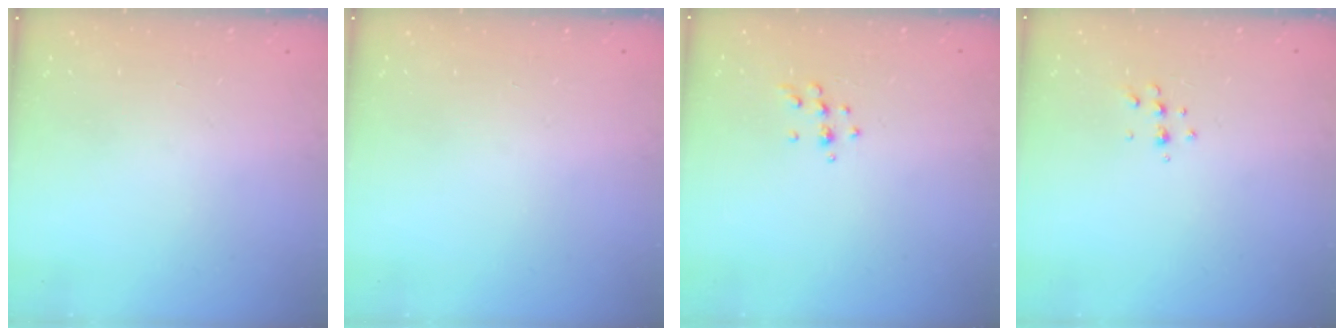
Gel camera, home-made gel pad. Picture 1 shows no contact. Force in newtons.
{"total": 0.0}
{"total": 5.6, "press": 5.6, "slide": 0.9}
{"total": 3.6, "press": 3.6, "slide": 0.7}